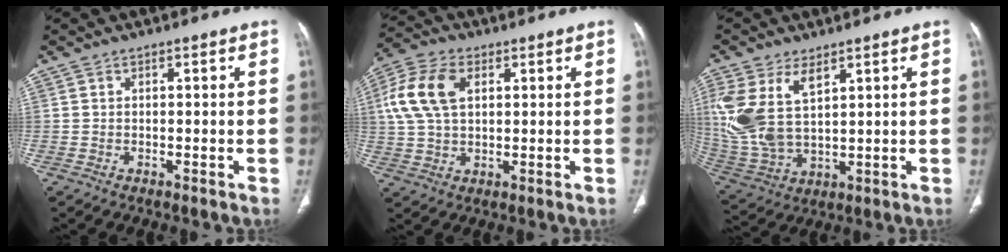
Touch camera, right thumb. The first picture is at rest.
{"total": 11.4, "force": [3.1, 6.9, 8.5], "torque": [-0.179, 0.012, 0.057]}
{"total": 14.3, "force": [5.5, 7.8, 10.6], "torque": [-0.235, -0.014, 0.127]}